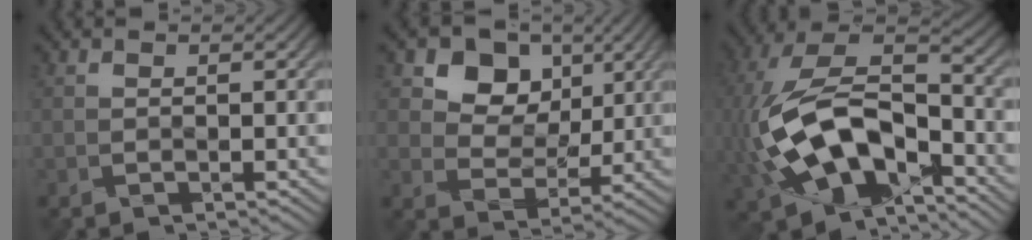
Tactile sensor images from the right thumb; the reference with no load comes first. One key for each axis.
{"total": 8.9, "fx": 4.3, "fy": 6.6, "fz": 4.1, "tx": -0.072, "ty": -0.003, "tz": 0.061}
{"total": 16.6, "fx": -5.2, "fy": 9.0, "fz": 12.9, "tx": -0.285, "ty": -0.014, "tz": -0.090}